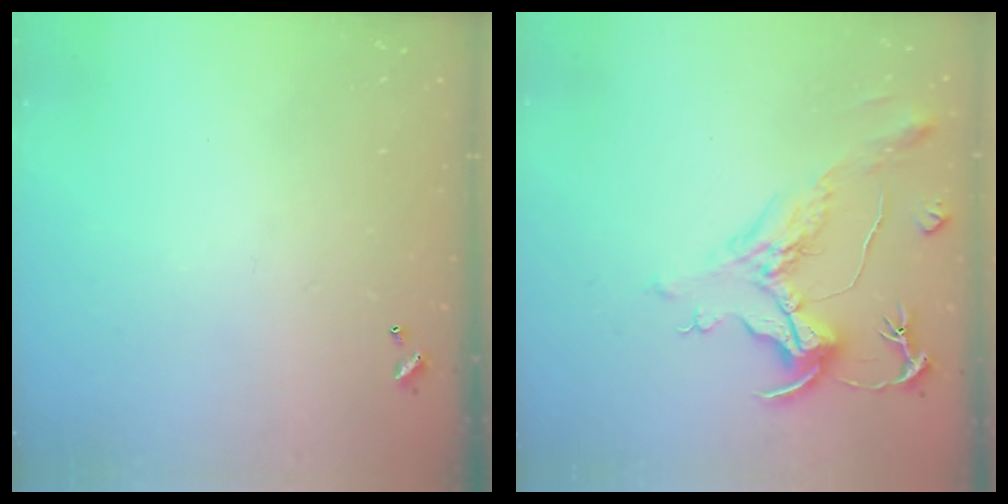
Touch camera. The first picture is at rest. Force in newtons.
{"total": 1.9, "press": 1.4, "slide": 1.2}